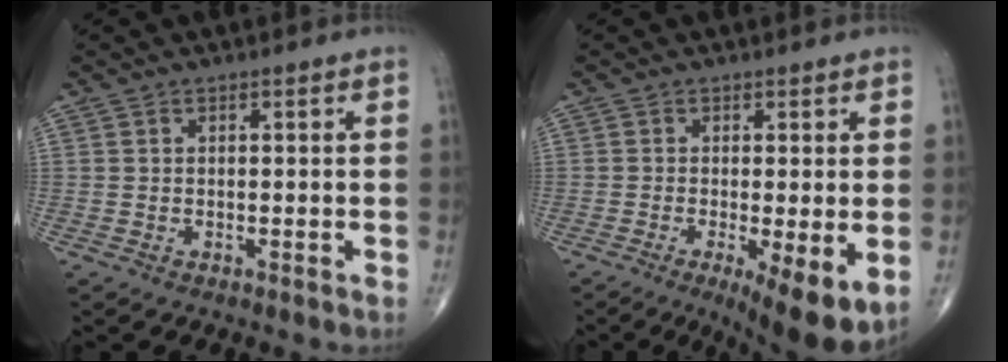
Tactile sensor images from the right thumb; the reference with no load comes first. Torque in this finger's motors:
{"motor_torque": [-0.06, 0.59, 0.10, -0.16, 0.07]}